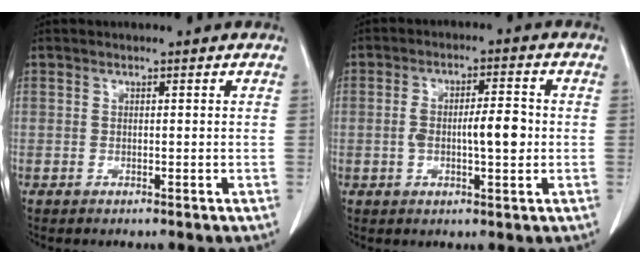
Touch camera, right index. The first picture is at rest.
{"total": 6.8, "force": [-0.5, 1.9, 6.5], "torque": [-0.117, 0.011, -0.007]}